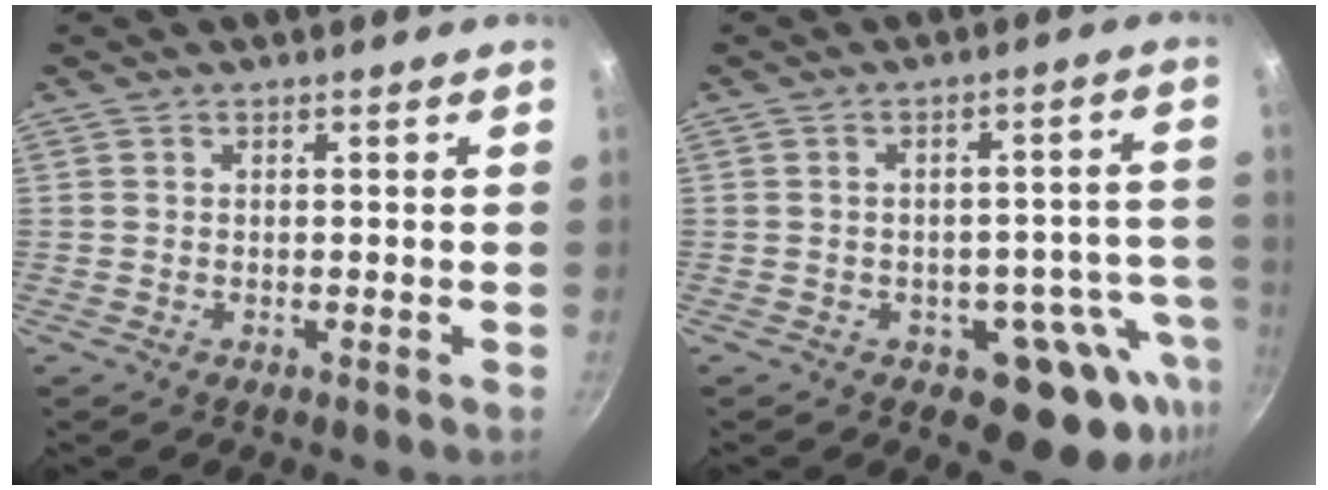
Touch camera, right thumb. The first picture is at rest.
{"total": 11.6, "force": [-5.3, 7.2, 7.4], "torque": [-0.024, 0.040, -0.056]}